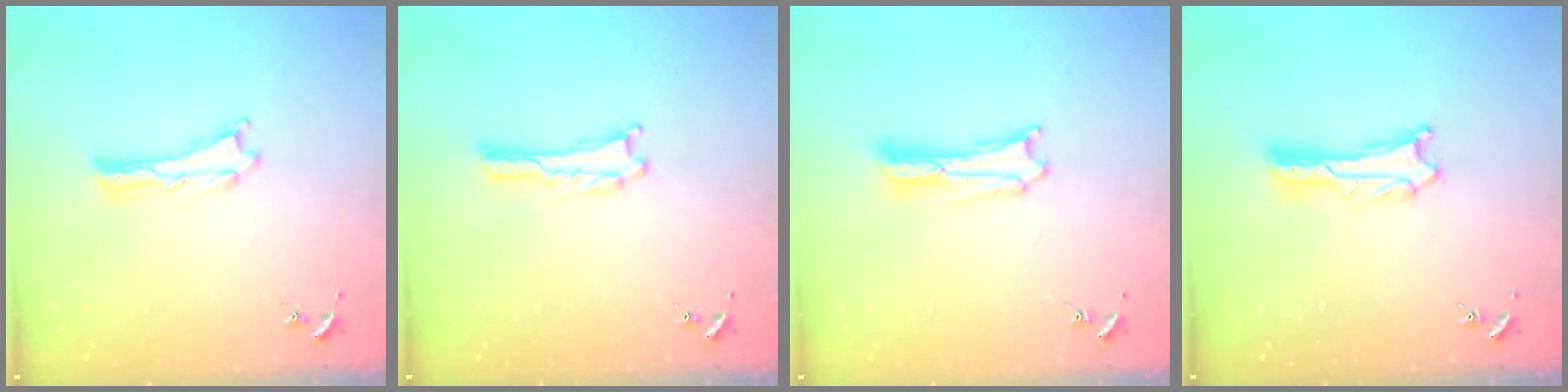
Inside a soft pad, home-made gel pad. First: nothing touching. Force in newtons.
{"total": 0.0}
{"total": 1.8, "press": 1.8, "slide": 0.3}
{"total": 1.1, "press": 1.1, "slide": 0.2}